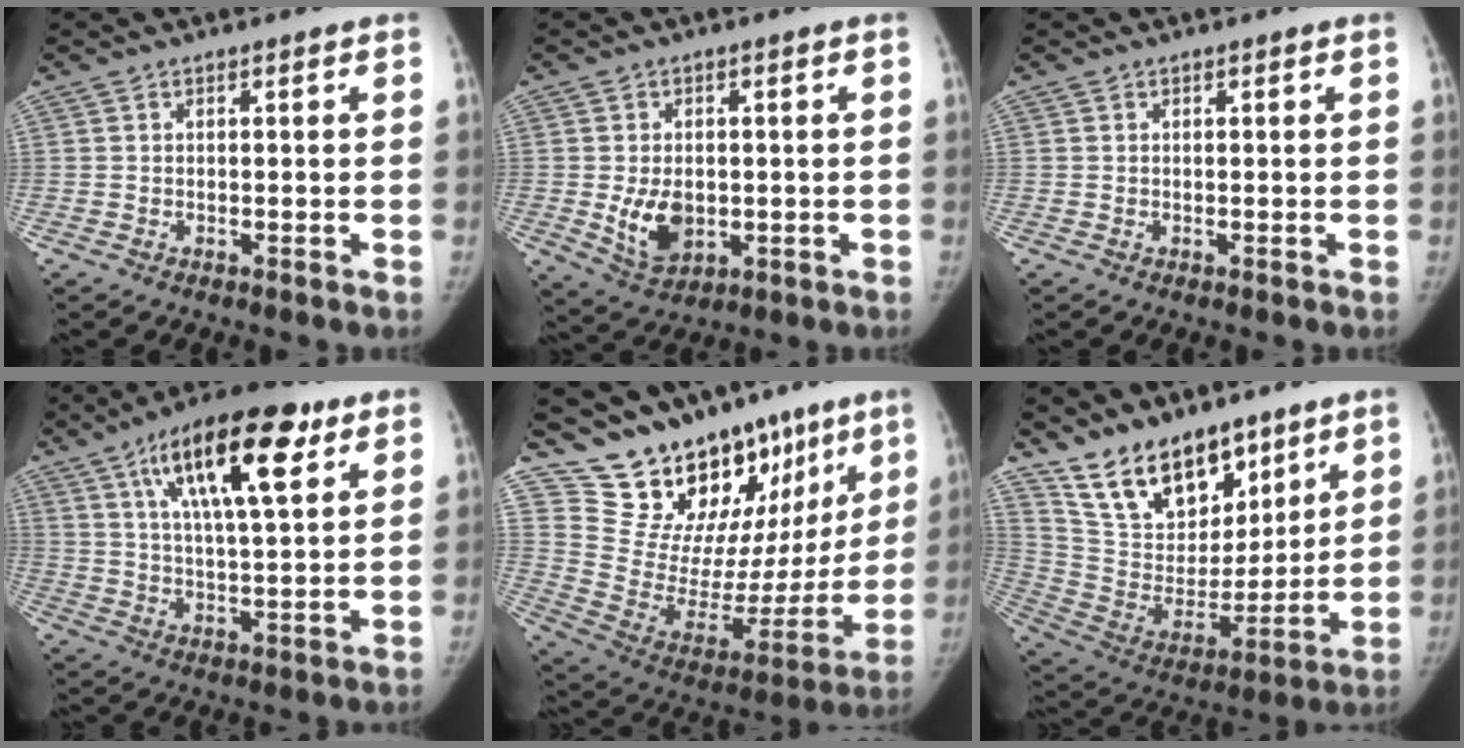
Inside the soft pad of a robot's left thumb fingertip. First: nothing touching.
{"total": 7.5, "force": [-0.8, 5.3, 5.2], "torque": [-0.070, -0.010, -0.001]}
{"total": 0.0}
{"total": 19.1, "force": [9.1, 6.6, 15.5], "torque": [-0.230, -0.021, 0.148]}
{"total": 25.6, "force": [19.0, 13.0, 11.0], "torque": [-0.124, -0.099, 0.295]}
{"total": 18.9, "force": [13.5, 10.1, 8.7], "torque": [-0.101, -0.078, 0.246]}